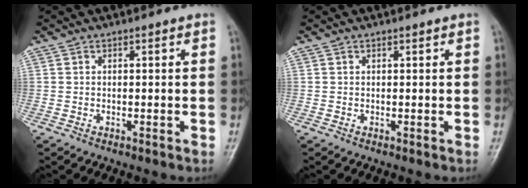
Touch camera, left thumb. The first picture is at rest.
{"total": 0.0}